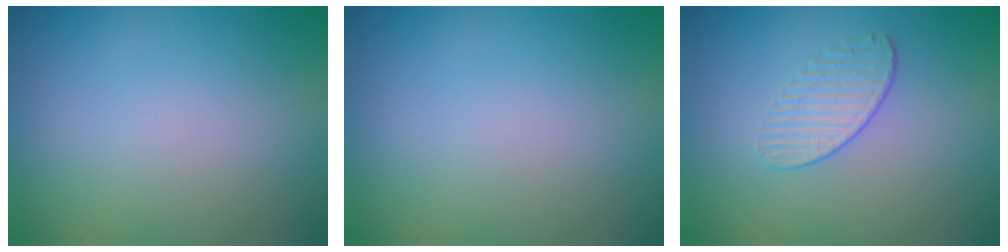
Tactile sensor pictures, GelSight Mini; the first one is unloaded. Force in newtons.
{"total": 0.0}
{"total": 1.6, "press": 1.1, "slide": 1.2}